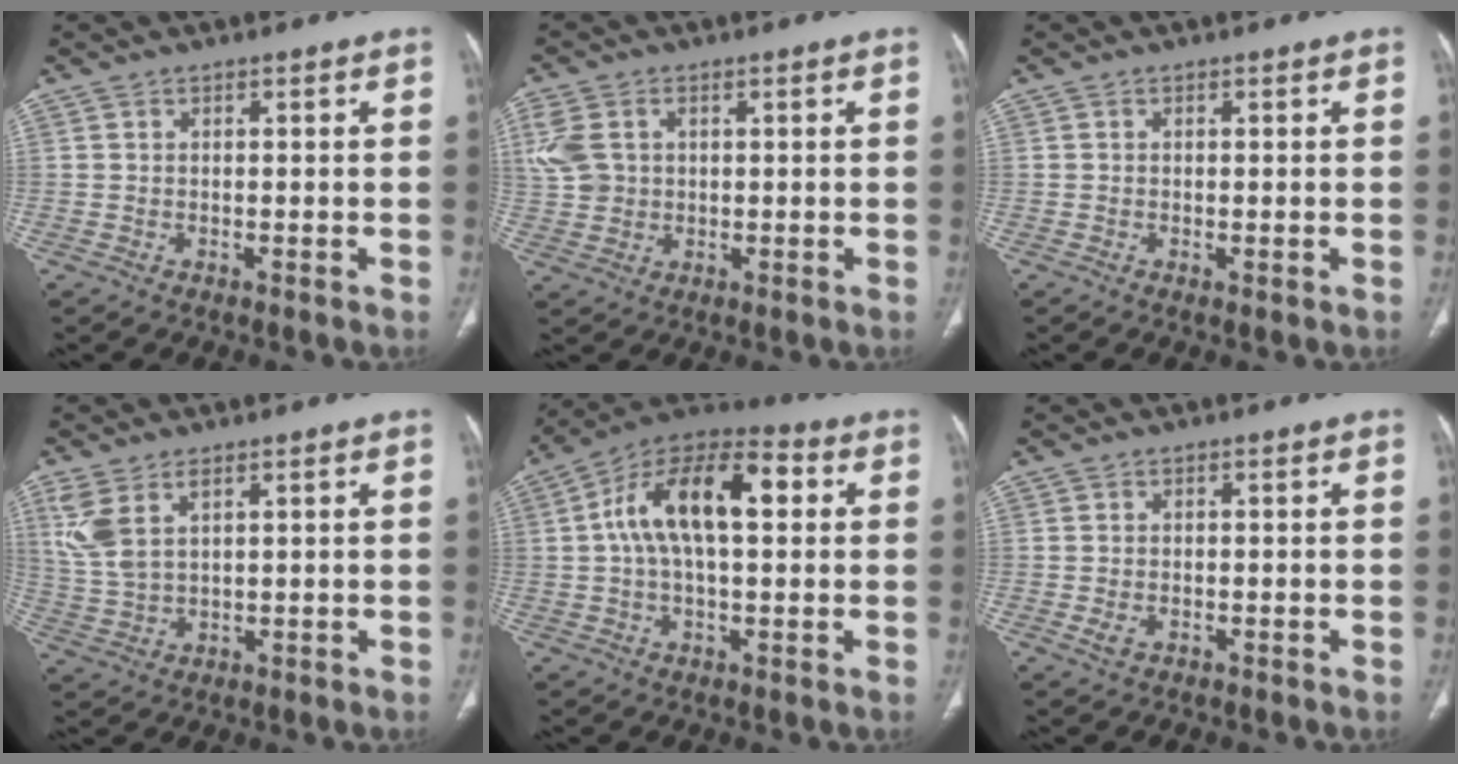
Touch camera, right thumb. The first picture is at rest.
{"total": 7.2, "force": [1.8, 5.4, 4.3], "torque": [-0.094, 0.004, 0.041]}
{"total": 0.7, "force": [-0.2, 0.2, 0.6], "torque": [-0.014, -0.004, -0.002]}
{"total": 7.3, "force": [3.4, 3.6, 5.4], "torque": [-0.129, -0.004, 0.080]}
{"total": 16.9, "force": [3.1, 8.4, 14.4], "torque": [-0.240, 0.037, 0.044]}
{"total": 1.9, "force": [-0.5, 1.2, 1.4], "torque": [-0.032, 0.003, -0.008]}